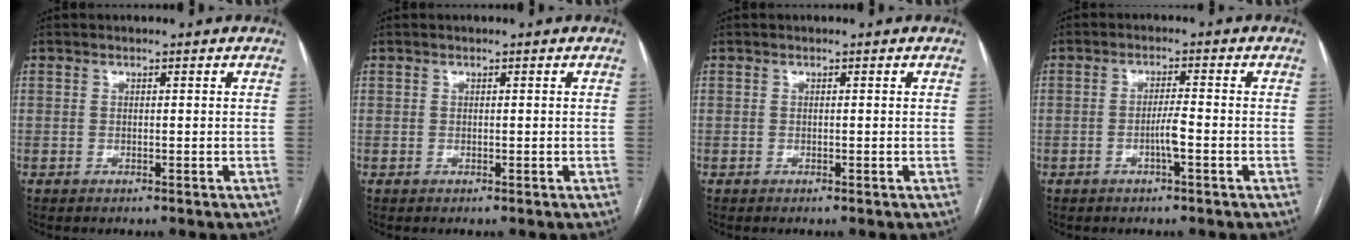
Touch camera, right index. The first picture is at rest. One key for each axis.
{"total": 0.0}
{"total": 0.0}
{"total": 3.0, "fx": -1.2, "fy": -0.1, "fz": 2.8, "tx": -0.051, "ty": -0.001, "tz": -0.023}